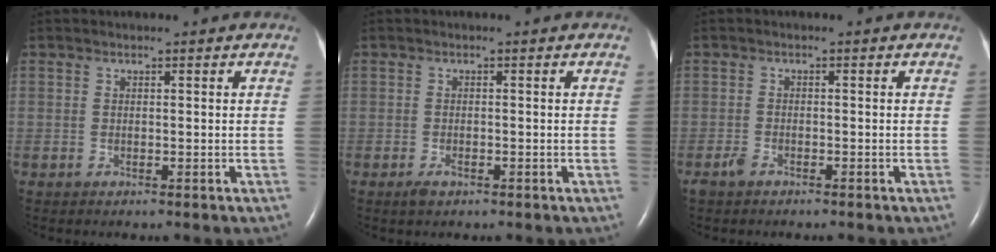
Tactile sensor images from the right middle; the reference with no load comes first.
{"total": 1.4, "force": [-0.8, 0.6, 0.9], "torque": [-0.023, -0.002, -0.012]}
{"total": 1.7, "force": [-1.3, 0.6, 0.9], "torque": [-0.028, -0.002, -0.025]}